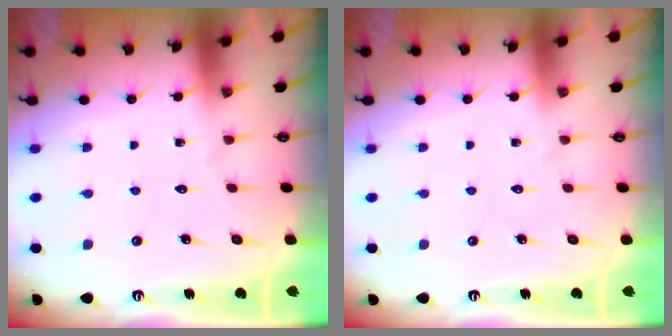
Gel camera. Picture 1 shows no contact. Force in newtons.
{"total": 0.0}